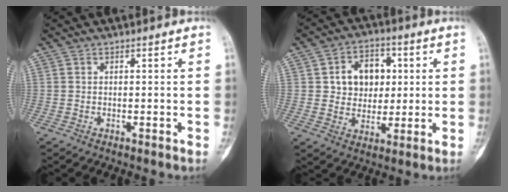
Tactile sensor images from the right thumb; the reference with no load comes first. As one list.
[{"total": 10.3, "force": [2.1, 8.1, 6.0], "torque": [-0.046, 0.000, 0.035]}]